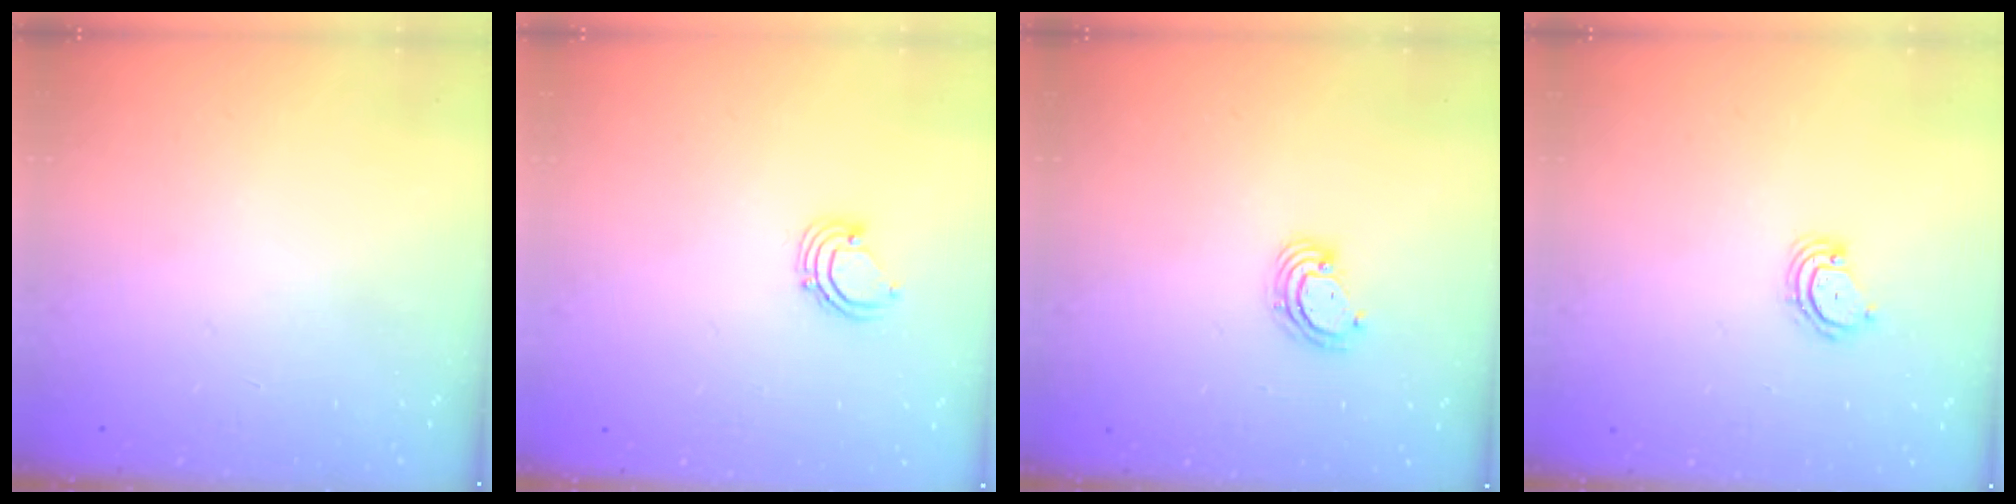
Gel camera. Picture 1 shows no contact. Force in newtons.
{"total": 2.9, "press": 2.9, "slide": 0.2}
{"total": 3.7, "press": 3.7, "slide": 0.3}
{"total": 3.8, "press": 3.8, "slide": 0.3}